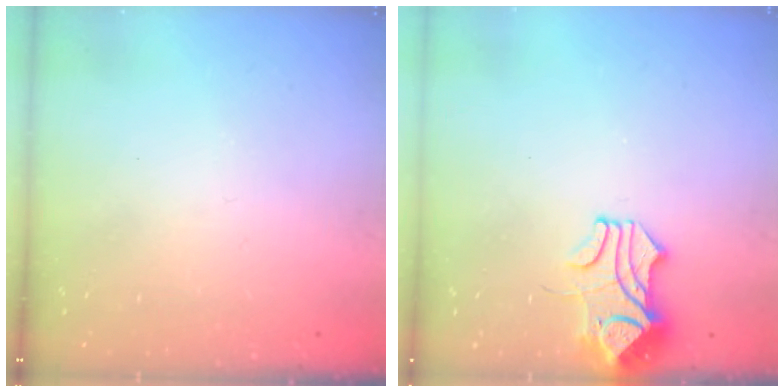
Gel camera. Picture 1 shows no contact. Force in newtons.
{"total": 2.2, "press": 2.1, "slide": 0.7}